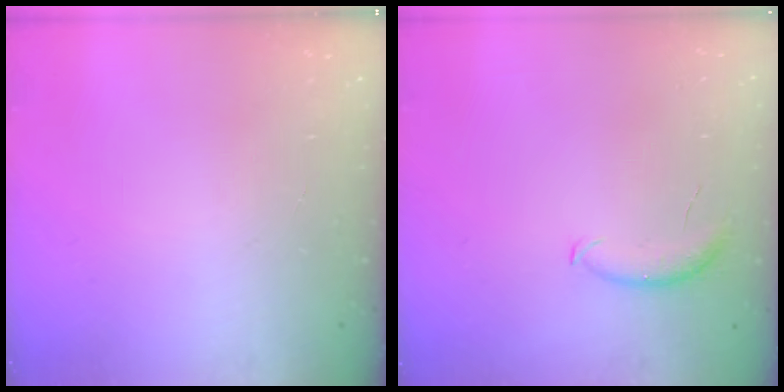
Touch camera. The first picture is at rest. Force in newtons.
{"total": 6.9, "press": 6.9, "slide": 0.5}